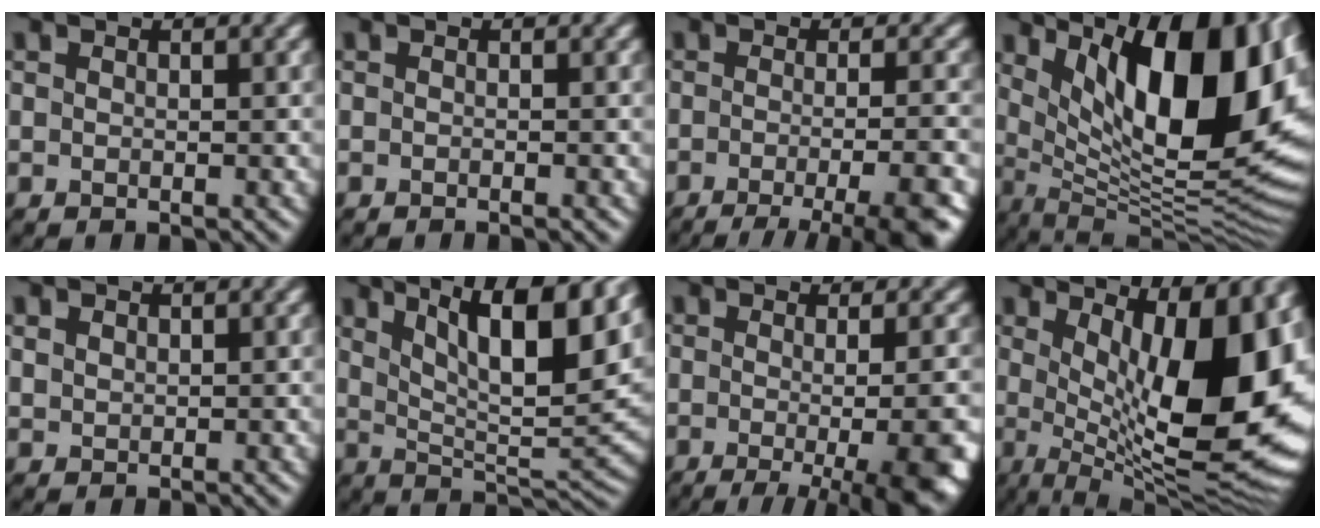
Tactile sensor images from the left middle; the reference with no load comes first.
{"total": 1.3, "force": [-0.4, 0.5, 1.1], "torque": [0.000, -0.002, -0.007]}
{"total": 8.7, "force": [-4.4, 2.6, 7.1], "torque": [-0.074, -0.006, -0.056]}
{"total": 16.1, "force": [5.6, 6.0, 13.8], "torque": [-0.185, 0.004, 0.100]}
{"total": 0.8, "force": [0.8, 0.2, -0.3], "torque": [-0.004, 0.001, 0.020]}
{"total": 12.7, "force": [6.5, 3.5, 10.3], "torque": [-0.141, 0.000, 0.108]}
{"total": 11.7, "force": [-2.9, 4.3, 10.4], "torque": [-0.081, -0.001, -0.032]}
{"total": 13.8, "force": [2.1, 4.6, 12.8], "torque": [-0.165, -0.007, 0.037]}